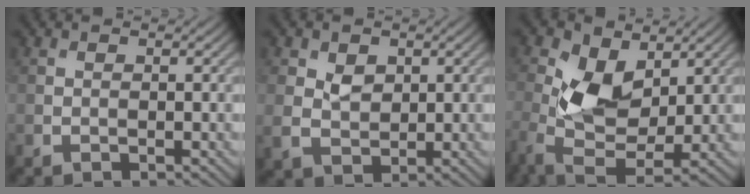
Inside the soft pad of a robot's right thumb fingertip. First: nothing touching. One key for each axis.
{"total": 3.1, "fx": 1.1, "fy": 2.3, "fz": 1.8, "tx": -0.039, "ty": -0.004, "tz": 0.019}
{"total": 9.3, "fx": 1.5, "fy": 5.2, "fz": 7.6, "tx": -0.182, "ty": 0.002, "tz": 0.020}